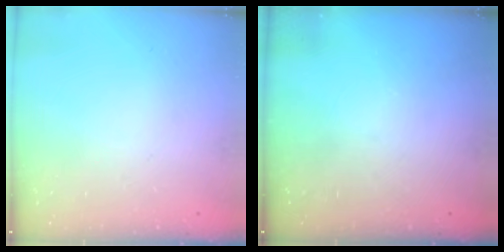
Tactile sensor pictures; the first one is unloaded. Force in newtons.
{"total": 0.0}